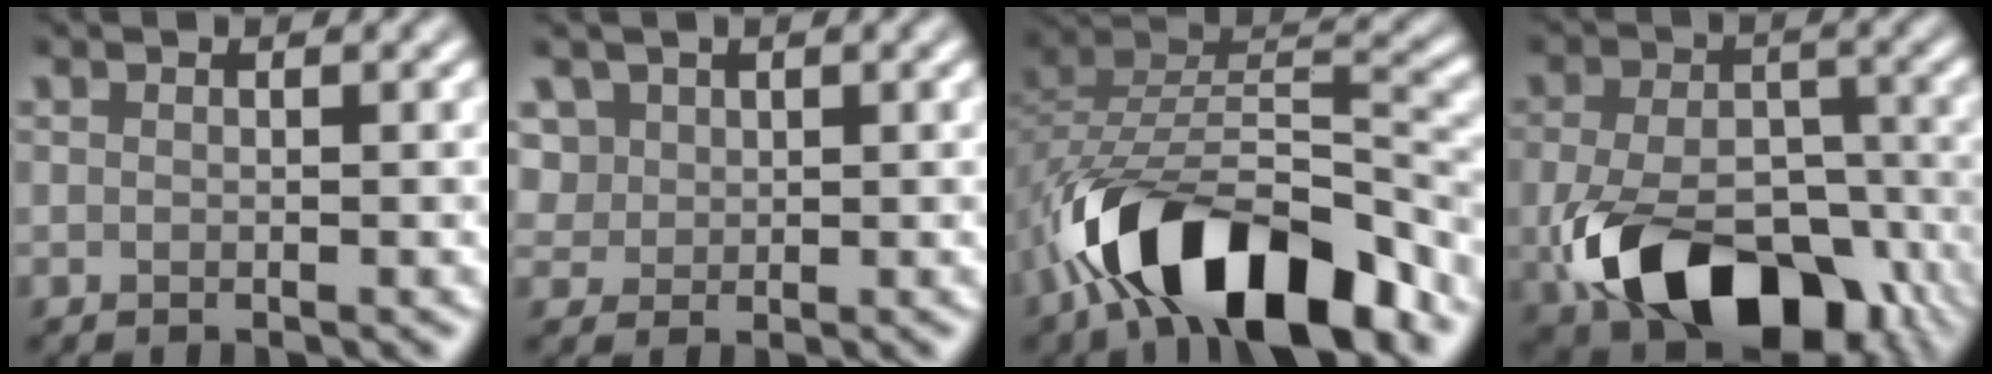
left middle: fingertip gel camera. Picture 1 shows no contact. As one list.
[{"total": 3.4, "force": [1.6, 2.6, 1.4], "torque": [-0.042, 0.012, 0.036]}, {"total": 12.2, "force": [-7.5, 5.5, 7.9], "torque": [-0.126, -0.002, -0.136]}, {"total": 12.0, "force": [-5.2, 7.4, 7.9], "torque": [-0.160, -0.027, -0.076]}]